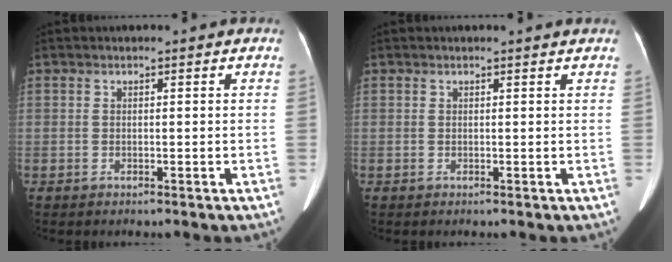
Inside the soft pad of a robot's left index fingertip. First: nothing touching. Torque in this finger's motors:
{"motor_torque": [0.06, -0.18, 0.00, 0.02]}